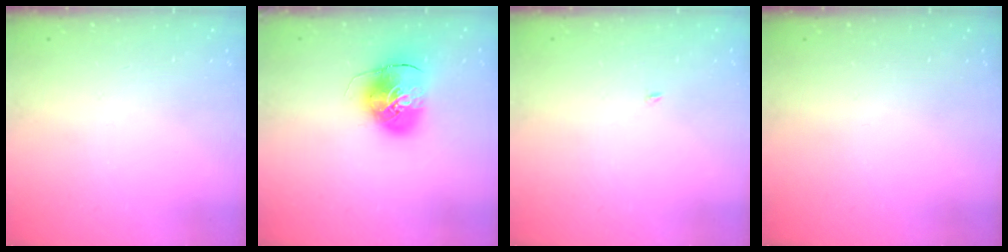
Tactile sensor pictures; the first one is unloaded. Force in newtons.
{"total": 10.4, "press": 10.2, "slide": 1.8}
{"total": 1.9, "press": 1.9, "slide": 0.2}
{"total": 0.0}